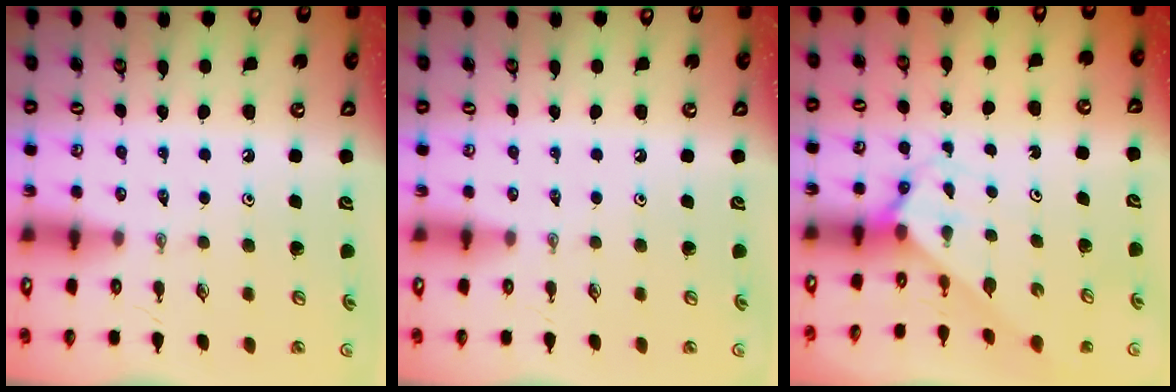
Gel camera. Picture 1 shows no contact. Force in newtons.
{"total": 0.0}
{"total": 2.7, "press": 2.7, "slide": 0.2}